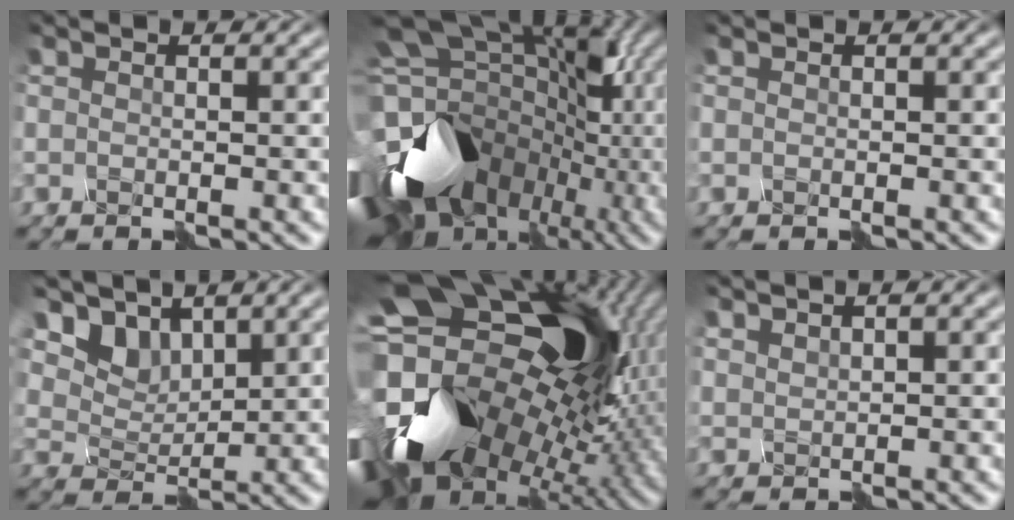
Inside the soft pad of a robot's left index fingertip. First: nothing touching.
{"total": 16.2, "force": [-3.7, 11.6, 10.7], "torque": [-0.201, 0.012, -0.031]}
{"total": 0.0}
{"total": 4.5, "force": [4.0, 2.0, 0.4], "torque": [-0.026, -0.005, 0.078]}
{"total": 17.7, "force": [-2.1, 11.8, 13.0], "torque": [-0.254, -0.038, -0.009]}
{"total": 2.1, "force": [1.7, -0.5, -1.1], "torque": [0.013, 0.007, 0.041]}